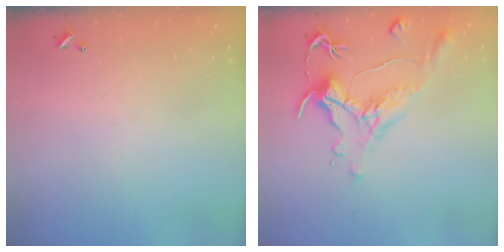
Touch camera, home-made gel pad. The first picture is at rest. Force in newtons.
{"total": 1.1, "press": 0.2, "slide": 1.1}